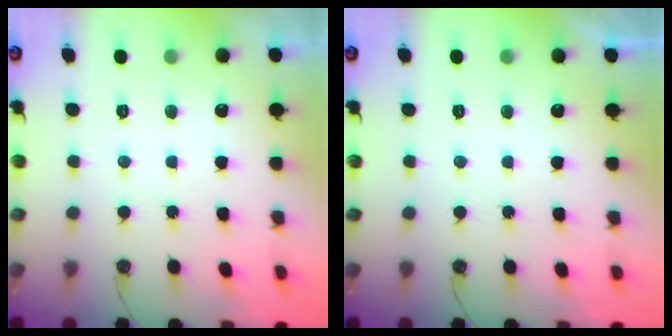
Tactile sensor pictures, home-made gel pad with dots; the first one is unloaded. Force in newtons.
{"total": 0.0}